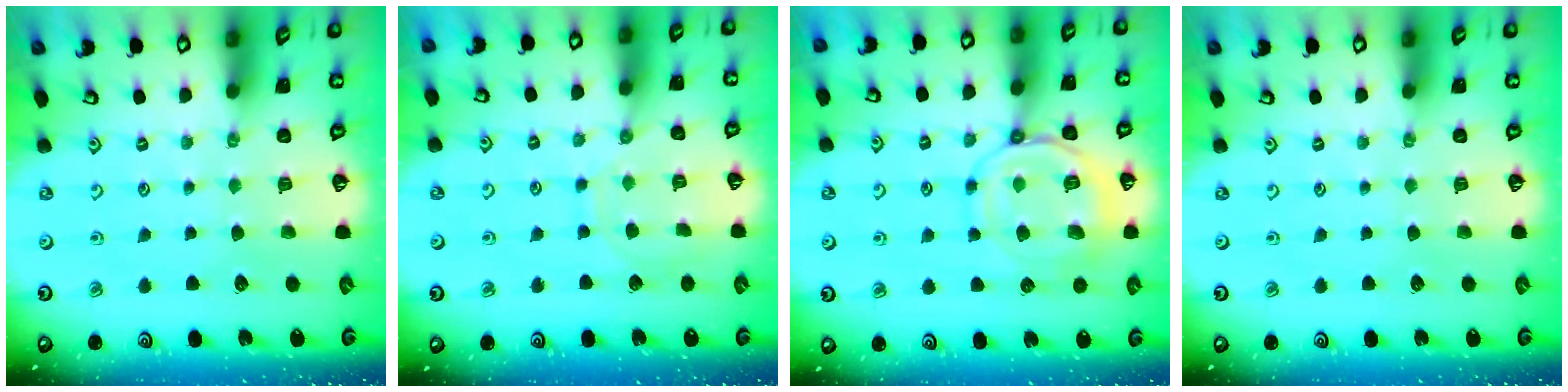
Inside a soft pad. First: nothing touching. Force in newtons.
{"total": 9.0, "press": 9.0, "slide": 0.6}
{"total": 11.1, "press": 11.1, "slide": 1.1}
{"total": 0.0}